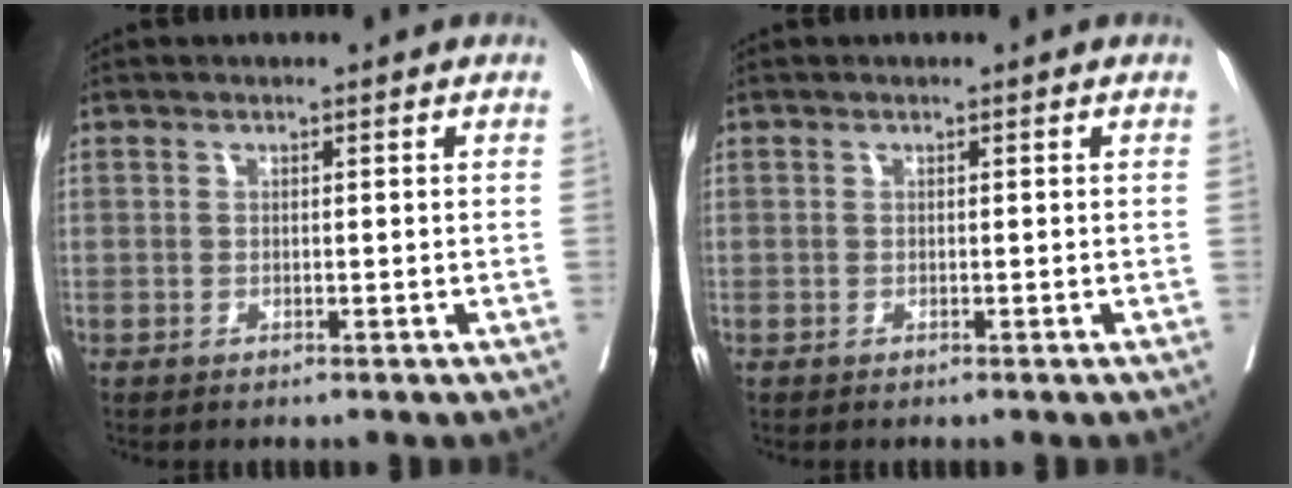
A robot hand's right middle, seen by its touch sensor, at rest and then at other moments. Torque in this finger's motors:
{"motor_torque": [-0.19, 0.16, -0.01, 0.01]}